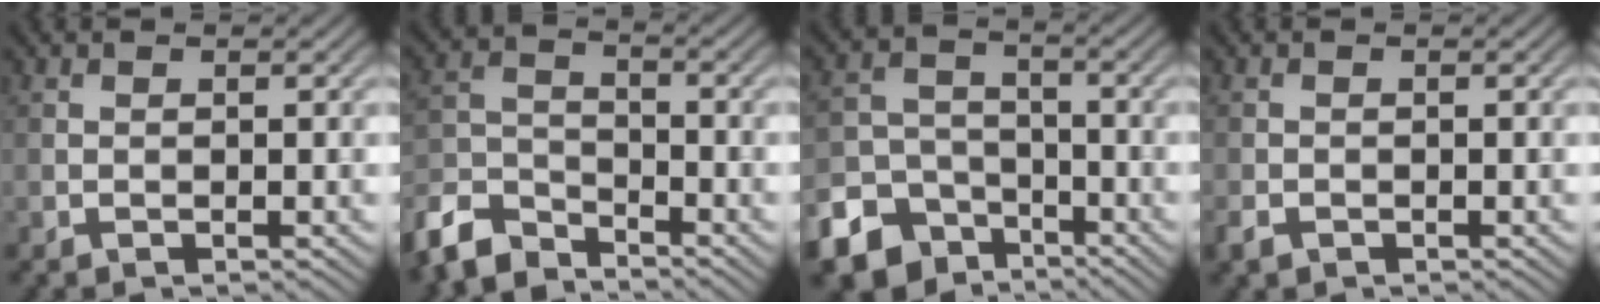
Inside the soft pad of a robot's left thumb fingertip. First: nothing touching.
{"total": 7.8, "force": [-6.7, 2.9, 2.8], "torque": [-0.066, -0.007, -0.152]}
{"total": 10.6, "force": [-6.9, 7.4, 3.4], "torque": [-0.083, -0.031, -0.124]}
{"total": 1.3, "force": [-0.9, 0.8, 0.5], "torque": [-0.012, -0.004, -0.020]}